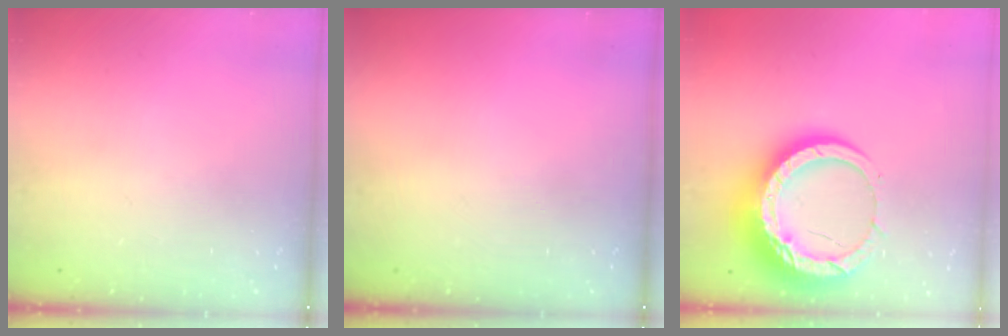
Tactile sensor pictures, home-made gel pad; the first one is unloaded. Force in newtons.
{"total": 0.0}
{"total": 17.1, "press": 17.0, "slide": 1.6}